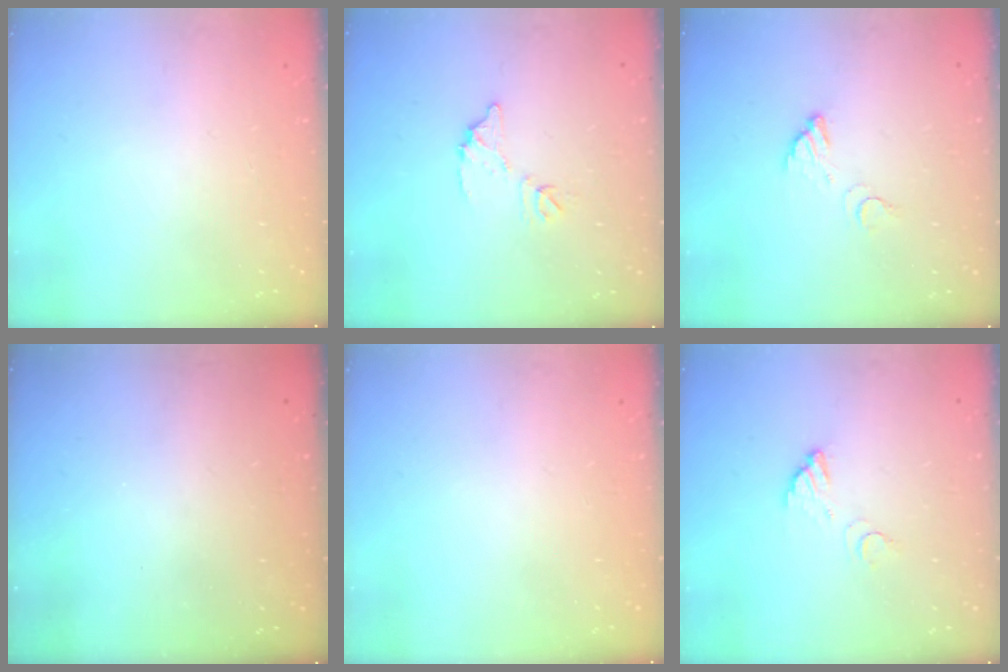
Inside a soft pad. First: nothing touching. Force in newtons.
{"total": 7.8, "press": 7.8, "slide": 0.3}
{"total": 3.5, "press": 3.5, "slide": 0.2}
{"total": 3.3, "press": 3.3, "slide": 0.1}
{"total": 0.0}
{"total": 3.9, "press": 3.9, "slide": 0.2}